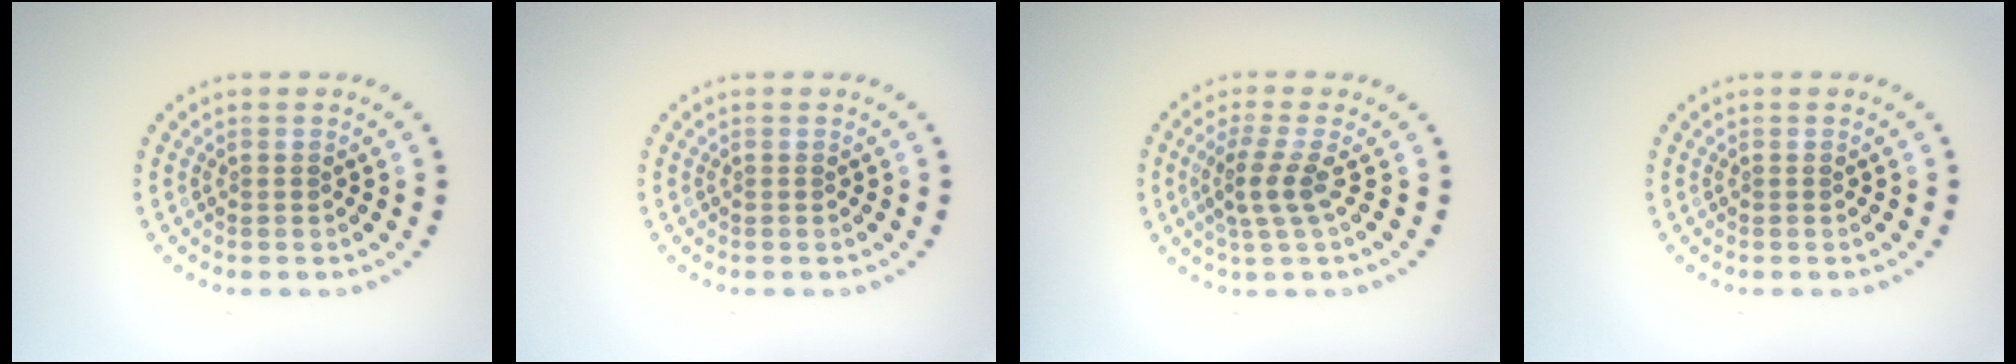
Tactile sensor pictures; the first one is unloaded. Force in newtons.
{"total": 0.0}
{"total": 2.5, "press": 1.8, "slide": 1.7}
{"total": 0.0}